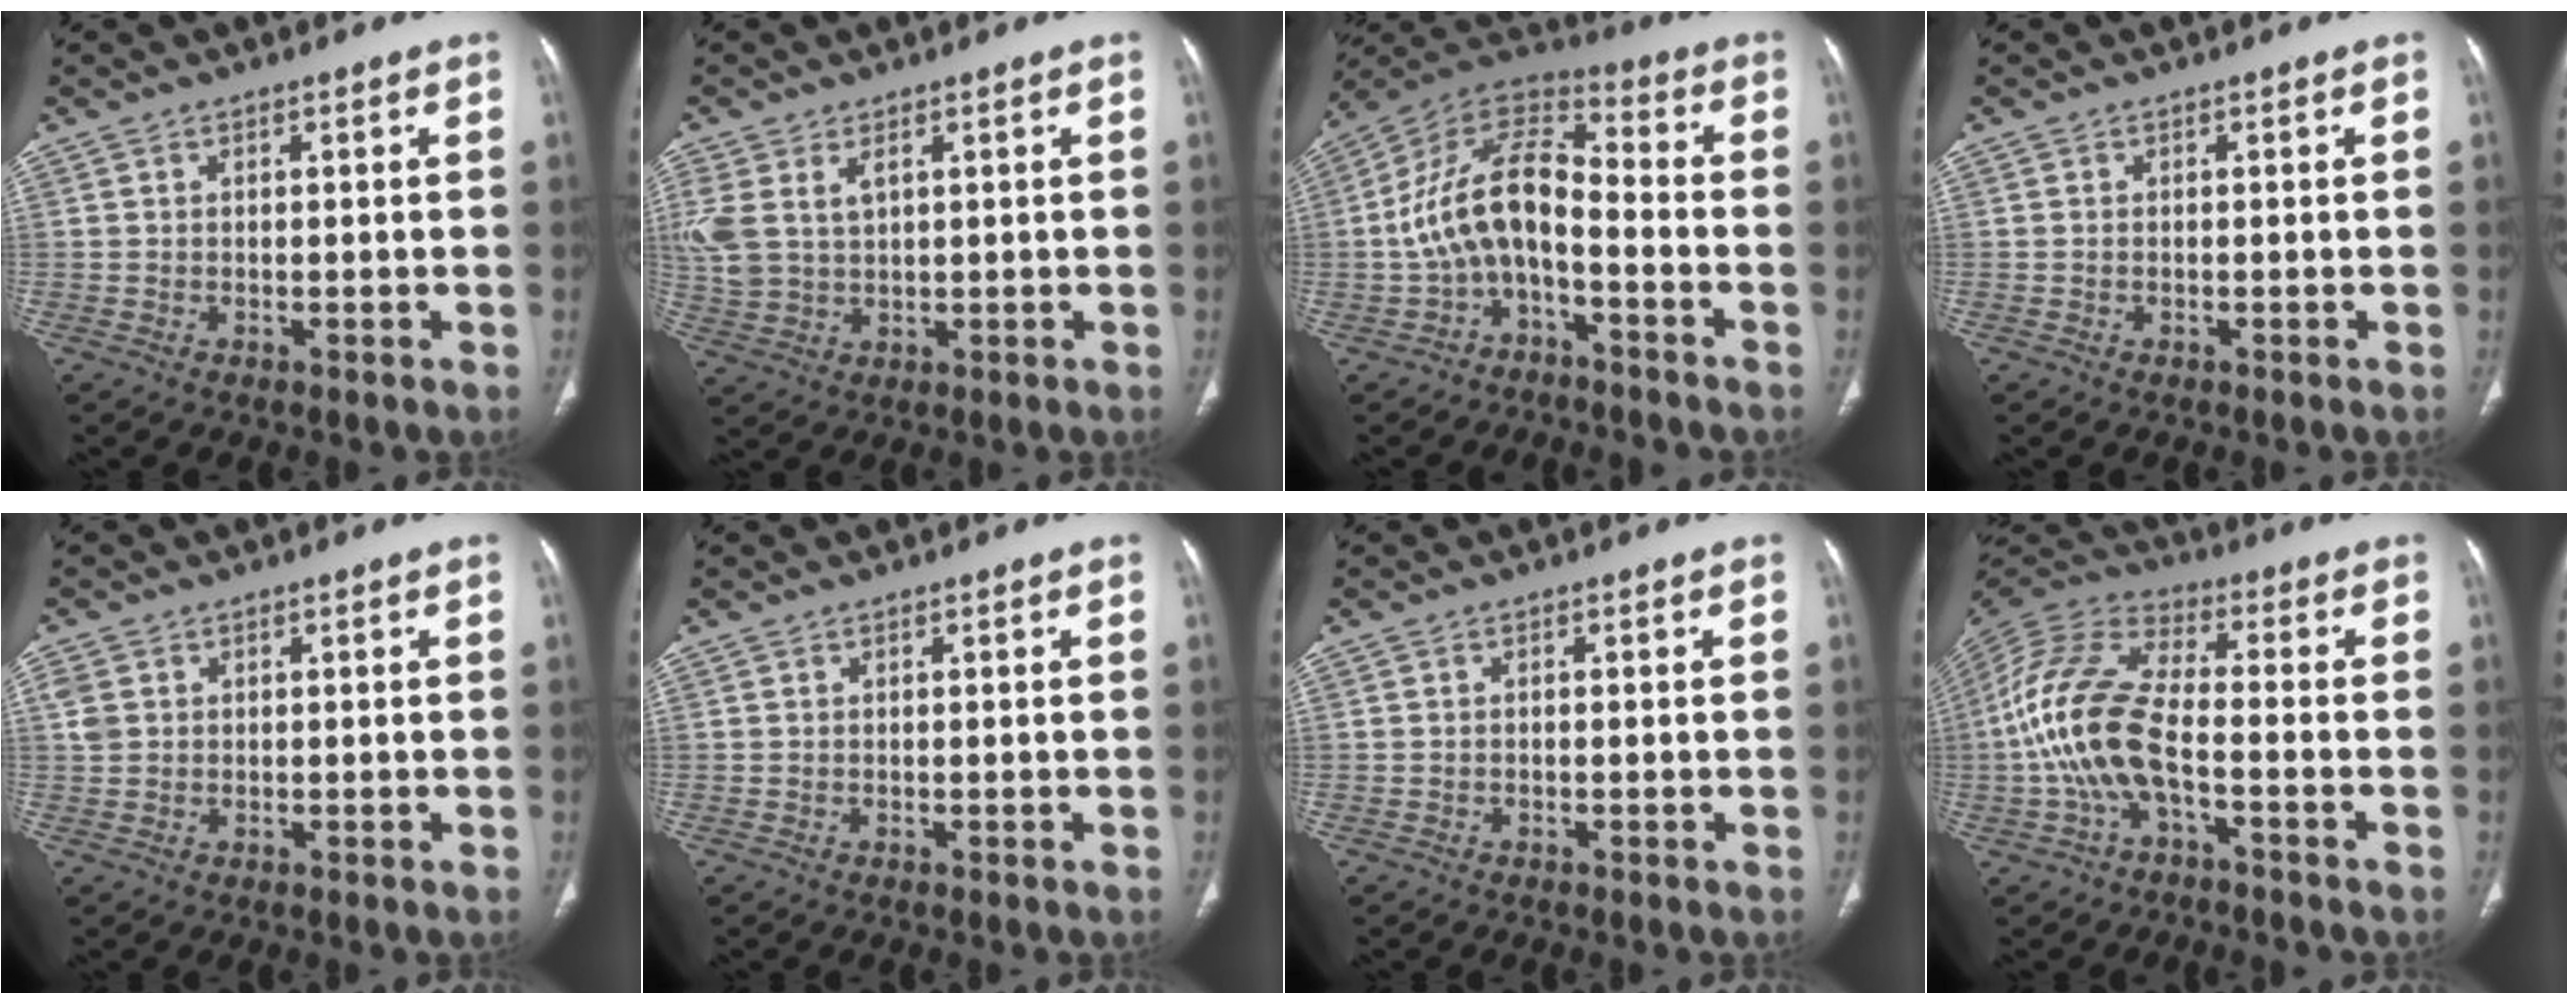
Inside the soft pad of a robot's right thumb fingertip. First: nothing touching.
{"total": 8.4, "force": [2.8, 5.2, 6.0], "torque": [-0.144, 0.002, 0.068]}
{"total": 12.6, "force": [-3.9, 6.5, 10.1], "torque": [-0.184, 0.083, -0.080]}
{"total": 0.0}
{"total": 2.6, "force": [0.7, 2.2, 1.2], "torque": [-0.025, 0.003, 0.020]}
{"total": 0.0}
{"total": 0.0}
{"total": 14.0, "force": [-3.7, 6.1, 12.1], "torque": [-0.262, 0.041, -0.076]}